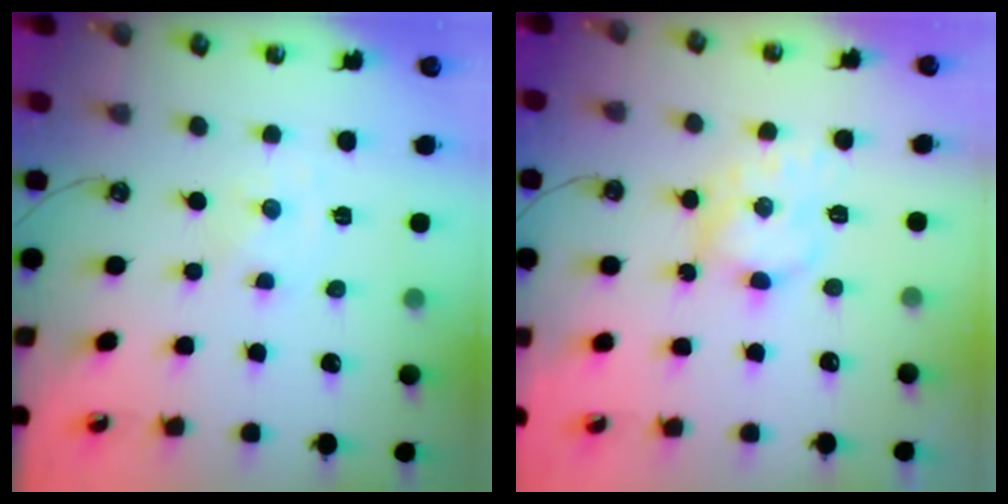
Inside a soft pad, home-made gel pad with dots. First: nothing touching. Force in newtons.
{"total": 9.5, "press": 9.5, "slide": 0.5}